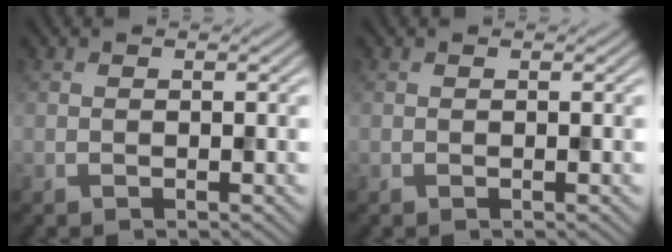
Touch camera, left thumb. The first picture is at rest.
{"total": 0.0}